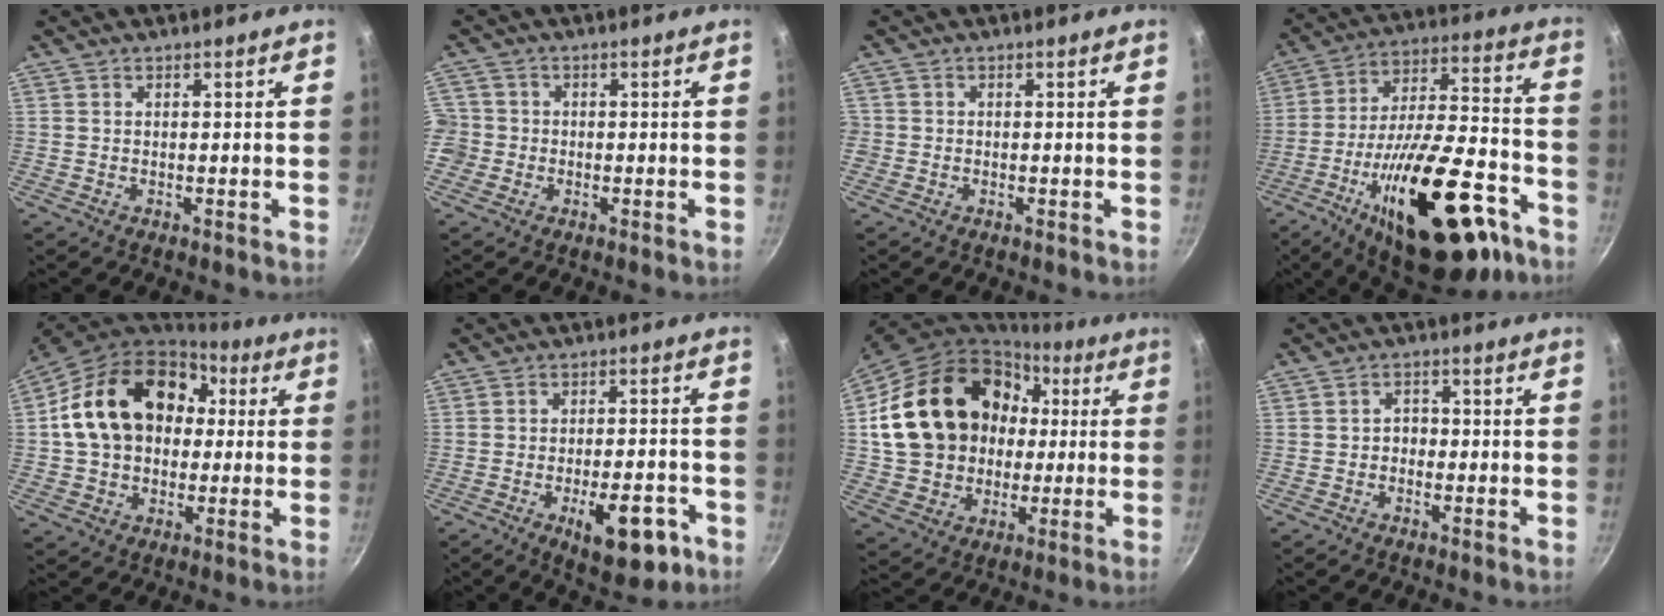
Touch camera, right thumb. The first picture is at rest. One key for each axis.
{"total": 4.8, "fx": -1.2, "fy": 4.5, "fz": 1.1, "tx": -0.010, "ty": 0.016, "tz": -0.025}
{"total": 1.0, "fx": -0.3, "fy": 1.0, "fz": 0.1, "tx": 0.001, "ty": 0.004, "tz": -0.005}
{"total": 30.2, "fx": -14.9, "fy": 12.4, "fz": 23.2, "tx": -0.331, "ty": 0.073, "tz": -0.221}
{"total": 21.4, "fx": 4.1, "fy": 15.9, "fz": 13.7, "tx": -0.225, "ty": 0.036, "tz": 0.068}
{"total": 11.5, "fx": -5.0, "fy": 4.9, "fz": 9.1, "tx": -0.095, "ty": 0.022, "tz": -0.059}
{"total": 24.4, "fx": 3.6, "fy": 19.7, "fz": 13.9, "tx": -0.226, "ty": 0.042, "tz": 0.079}
{"total": 2.6, "fx": -0.5, "fy": 2.1, "fz": 1.4, "tx": -0.007, "ty": 0.008, "tz": -0.010}